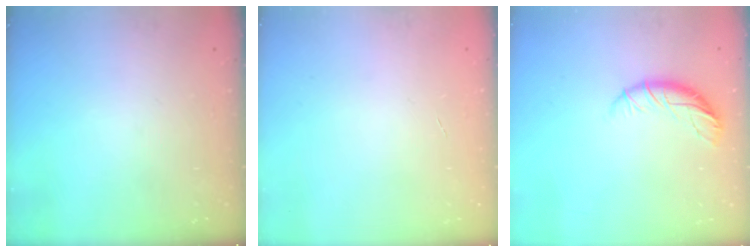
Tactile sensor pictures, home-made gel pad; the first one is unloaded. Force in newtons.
{"total": 0.0}
{"total": 8.3, "press": 8.2, "slide": 1.5}